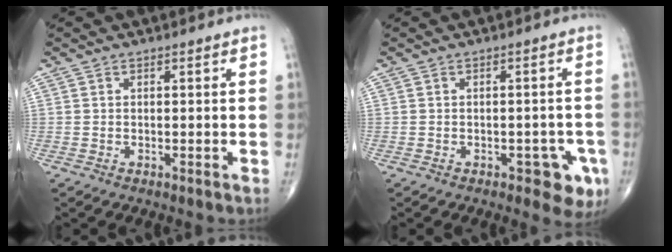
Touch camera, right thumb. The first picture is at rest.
{"total": 5.8, "force": [-2.5, 2.9, 4.4], "torque": [-0.025, 0.006, -0.027]}